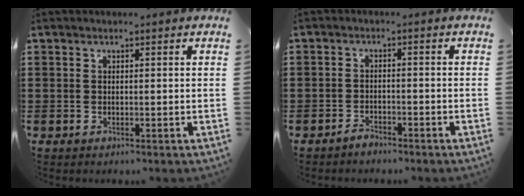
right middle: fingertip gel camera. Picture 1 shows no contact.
{"total": 2.0, "force": [-1.9, 0.5, 0.3], "torque": [-0.011, 0.001, -0.038]}